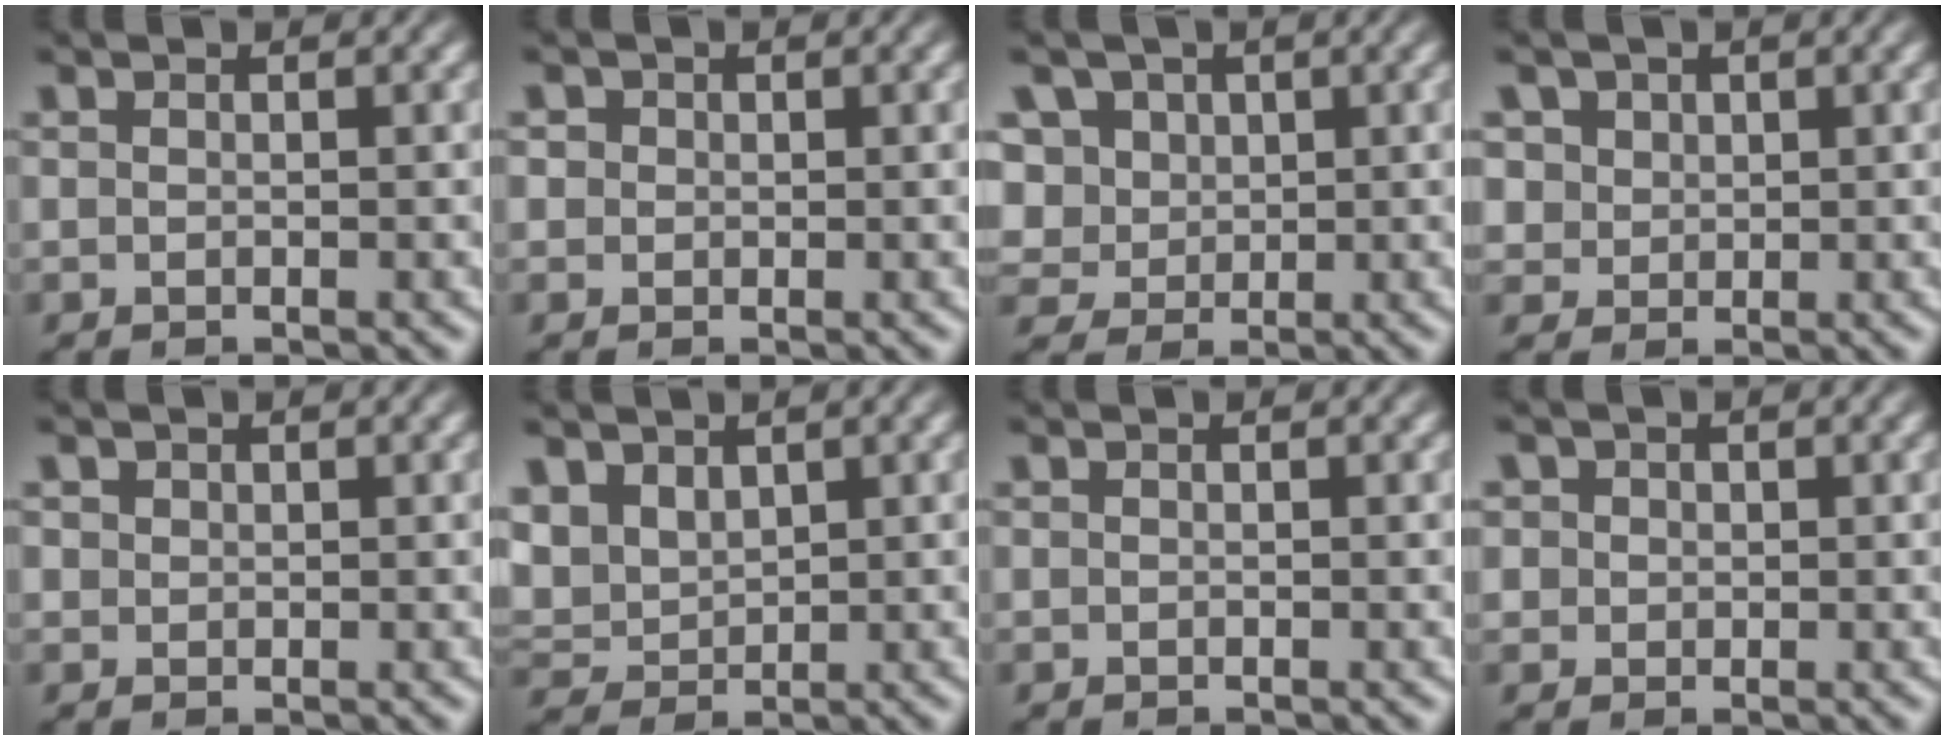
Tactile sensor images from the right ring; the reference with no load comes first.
{"total": 1.5, "force": [0.5, 1.4, 0.5], "torque": [-0.009, -0.003, 0.010]}
{"total": 8.2, "force": [0.7, 7.6, 3.0], "torque": [-0.095, -0.033, 0.023]}
{"total": 4.5, "force": [1.6, 3.9, 1.6], "torque": [-0.047, -0.016, 0.041]}
{"total": 1.1, "force": [0.8, 0.6, 0.3], "torque": [-0.001, -0.005, 0.024]}
{"total": 5.0, "force": [1.4, 4.4, 2.0], "torque": [-0.064, -0.012, 0.033]}
{"total": 0.0}
{"total": 2.6, "force": [0.6, 2.4, 0.8], "torque": [-0.018, -0.006, 0.016]}